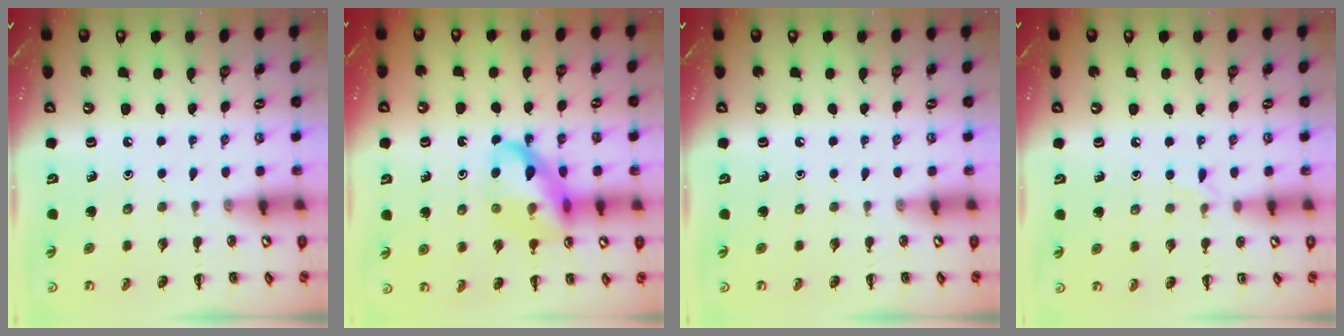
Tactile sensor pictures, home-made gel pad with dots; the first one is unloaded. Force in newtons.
{"total": 15.2, "press": 15.0, "slide": 2.6}
{"total": 0.0}
{"total": 5.3, "press": 5.0, "slide": 1.8}